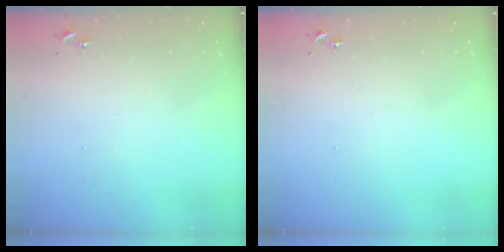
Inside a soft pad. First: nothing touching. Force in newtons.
{"total": 0.0}